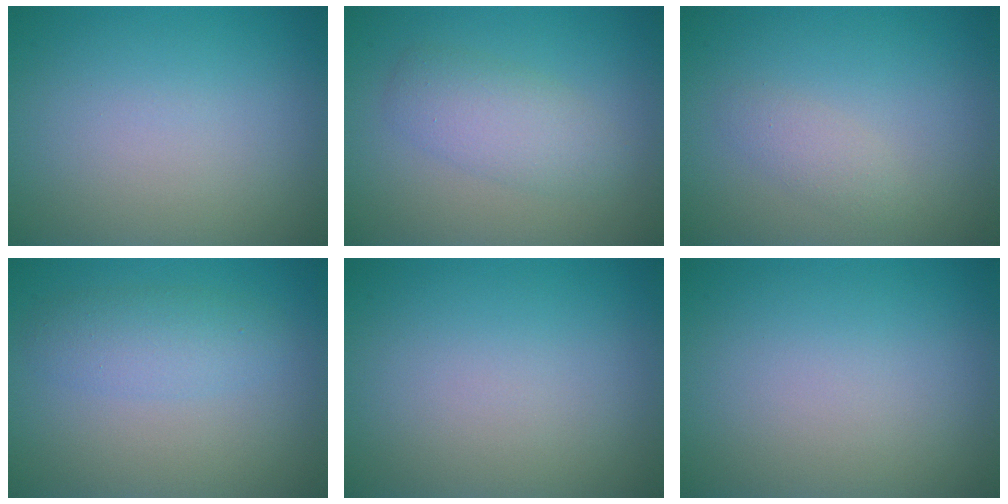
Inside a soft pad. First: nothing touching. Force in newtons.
{"total": 3.0, "press": 3.0, "slide": 0.1}
{"total": 1.4, "press": 1.4, "slide": 0.1}
{"total": 2.7, "press": 2.7, "slide": 0.0}
{"total": 0.0}
{"total": 0.0}